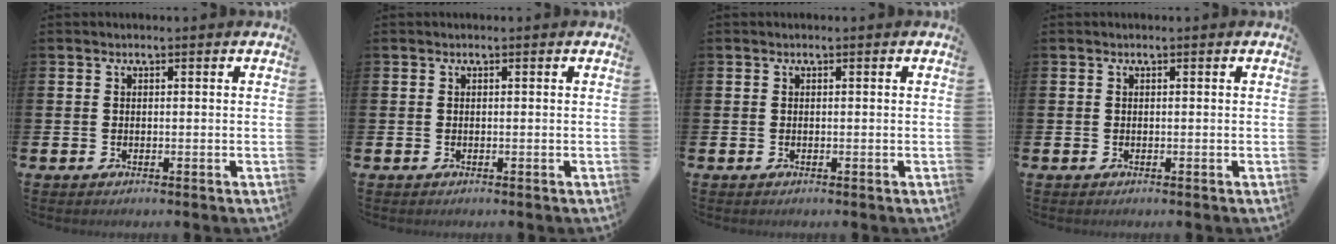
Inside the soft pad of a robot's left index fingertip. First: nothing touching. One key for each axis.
{"total": 0.0}
{"total": 0.0}
{"total": 0.0}